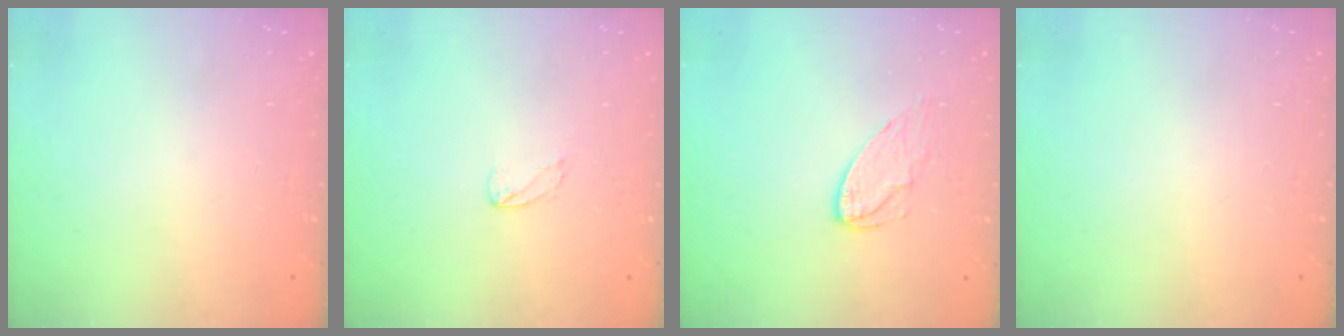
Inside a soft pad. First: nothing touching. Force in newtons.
{"total": 3.0, "press": 3.0, "slide": 0.2}
{"total": 7.2, "press": 7.2, "slide": 0.1}
{"total": 0.0}